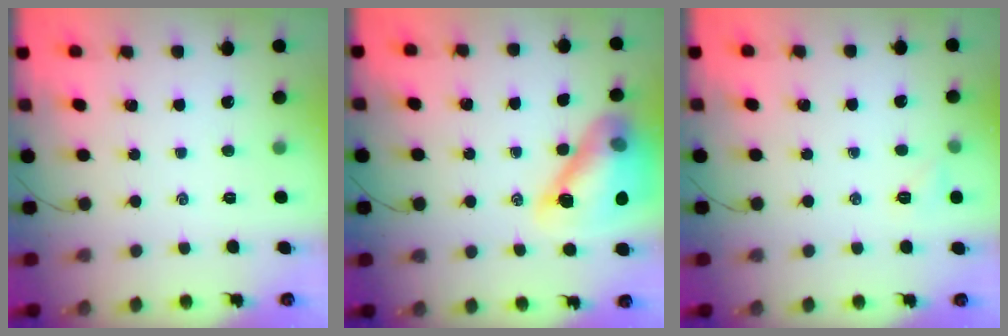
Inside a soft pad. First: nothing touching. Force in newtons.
{"total": 15.4, "press": 15.1, "slide": 2.9}
{"total": 5.5, "press": 5.4, "slide": 1.2}